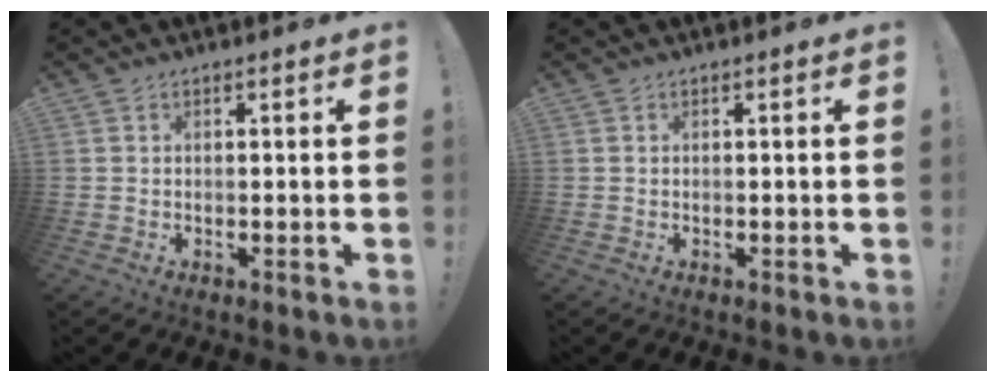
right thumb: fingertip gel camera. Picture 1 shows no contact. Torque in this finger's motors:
{"motor_torque": [0.00, 0.00, 0.00, 0.00, 0.00]}